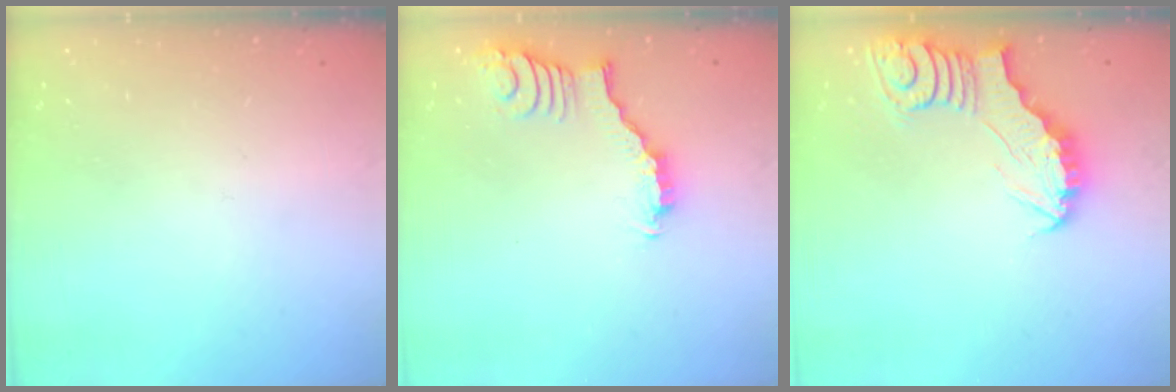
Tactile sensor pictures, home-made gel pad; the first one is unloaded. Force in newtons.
{"total": 2.5, "press": 2.5, "slide": 0.4}
{"total": 3.2, "press": 3.2, "slide": 0.3}